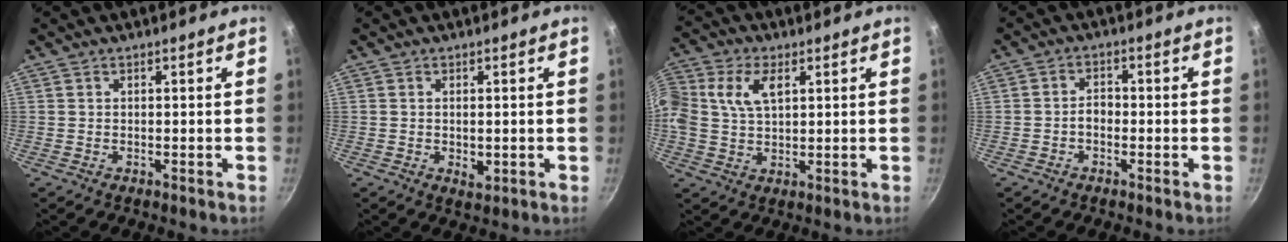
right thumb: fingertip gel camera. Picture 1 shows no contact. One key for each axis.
{"total": 2.4, "fx": -0.2, "fy": 1.4, "fz": 2.0, "tx": -0.030, "ty": -0.006, "tz": -0.001}
{"total": 11.5, "fx": 3.3, "fy": 7.6, "fz": 8.0, "tx": -0.167, "ty": 0.021, "tz": 0.056}
{"total": 2.6, "fx": -1.0, "fy": 1.8, "fz": 1.7, "tx": -0.017, "ty": 0.018, "tz": -0.021}